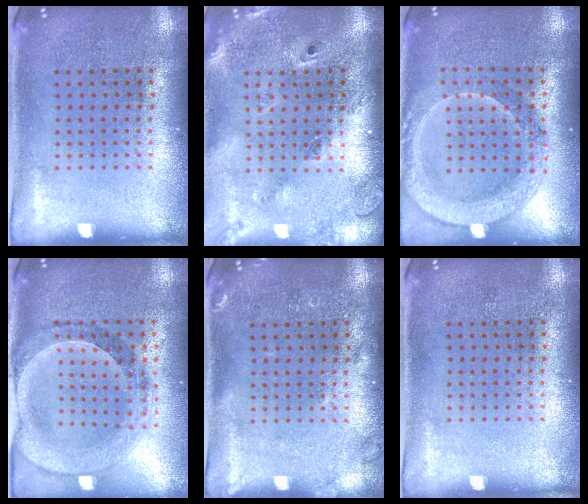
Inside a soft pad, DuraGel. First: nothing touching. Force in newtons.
{"total": 2.4, "press": 1.7, "slide": 1.7}
{"total": 2.1, "press": 1.9, "slide": 0.8}
{"total": 0.9, "press": 0.9, "slide": 0.2}
{"total": 1.2, "press": 1.2, "slide": 0.3}
{"total": 0.0}